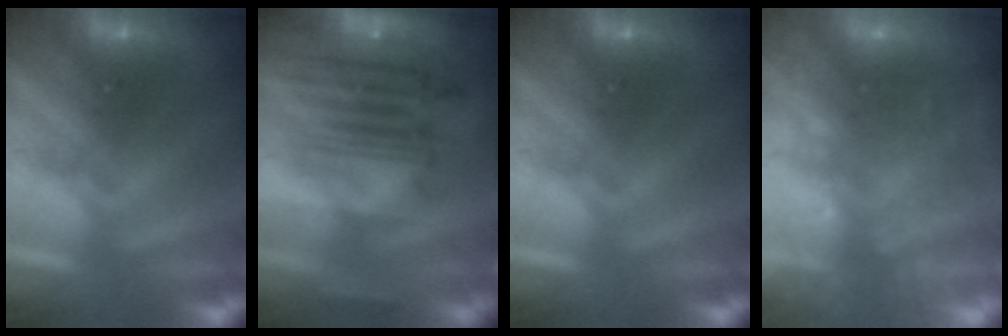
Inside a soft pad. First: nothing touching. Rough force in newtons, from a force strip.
{"total": 7.5}
{"total": 0.0}
{"total": 9.6}